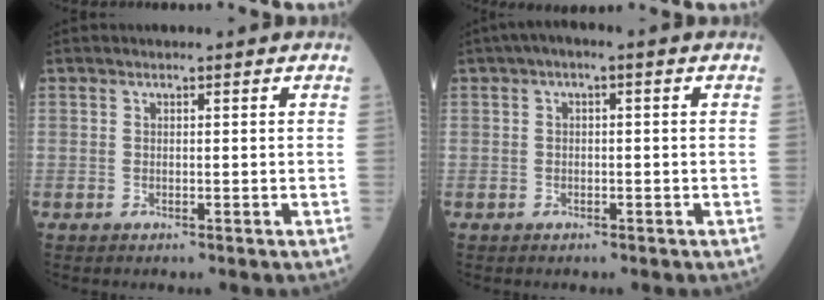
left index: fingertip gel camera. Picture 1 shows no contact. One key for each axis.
{"total": 1.9, "fx": 0.3, "fy": 0.4, "fz": 1.9, "tx": -0.023, "ty": 0.007, "tz": -0.001}